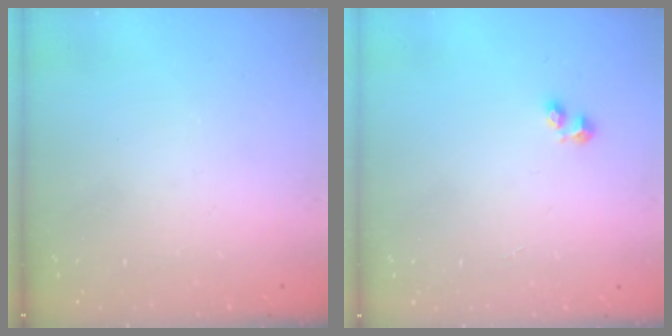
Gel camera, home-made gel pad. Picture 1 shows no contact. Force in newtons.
{"total": 1.7, "press": 1.6, "slide": 0.6}